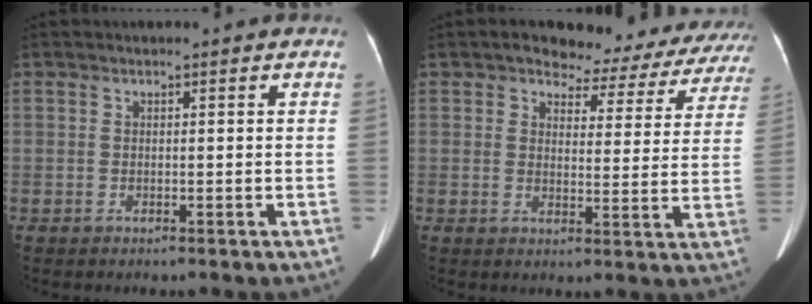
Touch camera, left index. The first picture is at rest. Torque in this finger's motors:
{"motor_torque": [0.94, -1.21, 0.06, 0.03]}